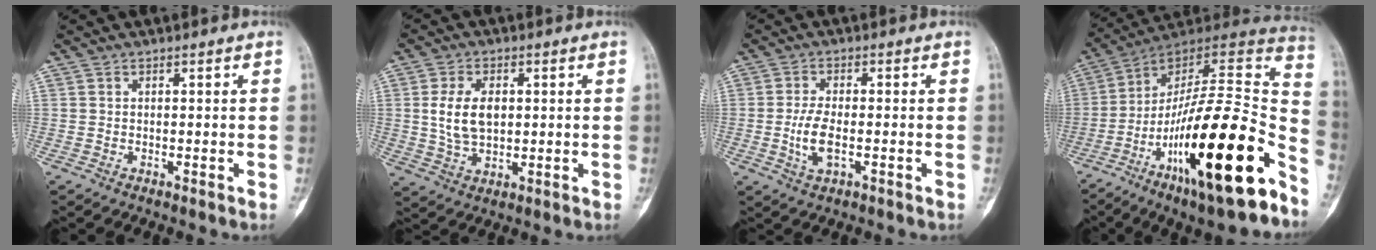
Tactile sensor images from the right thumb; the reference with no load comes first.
{"total": 8.2, "force": [1.1, 5.0, 6.3], "torque": [-0.112, -0.002, 0.027]}
{"total": 5.4, "force": [-1.2, 2.2, 4.8], "torque": [-0.105, 0.001, -0.021]}
{"total": 29.7, "force": [-14.2, 6.6, 25.2], "torque": [-0.365, 0.058, -0.231]}